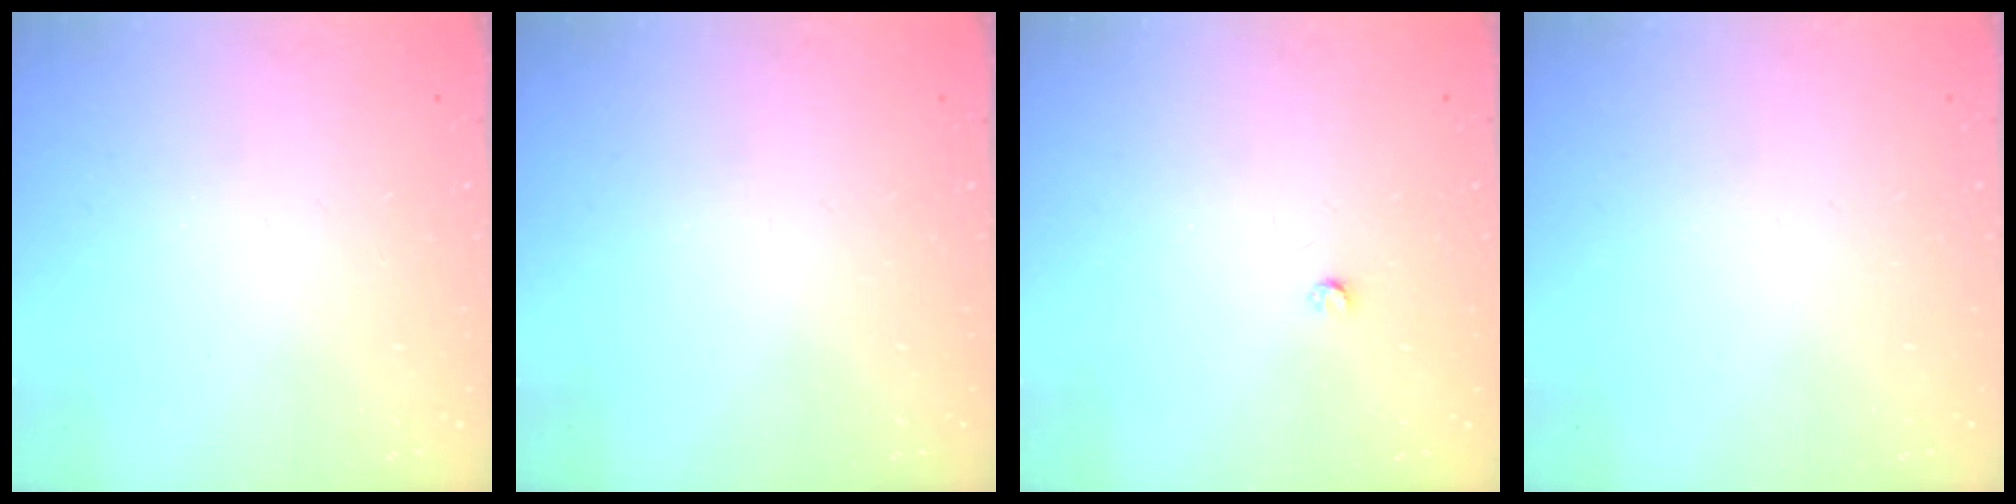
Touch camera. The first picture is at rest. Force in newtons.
{"total": 0.0}
{"total": 2.5, "press": 2.5, "slide": 0.4}
{"total": 0.0}